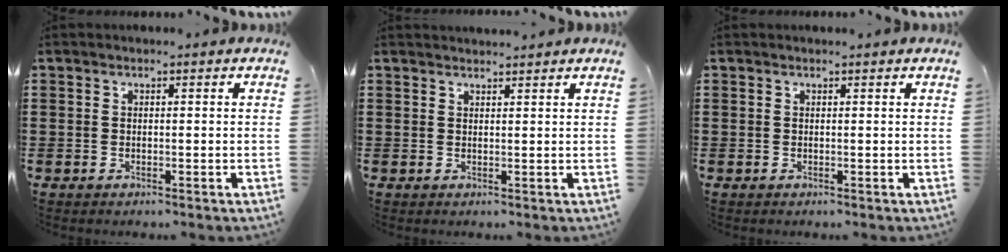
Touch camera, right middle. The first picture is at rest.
{"total": 1.4, "force": [1.4, -0.2, 0.1], "torque": [-0.005, -0.004, 0.028]}
{"total": 0.0}